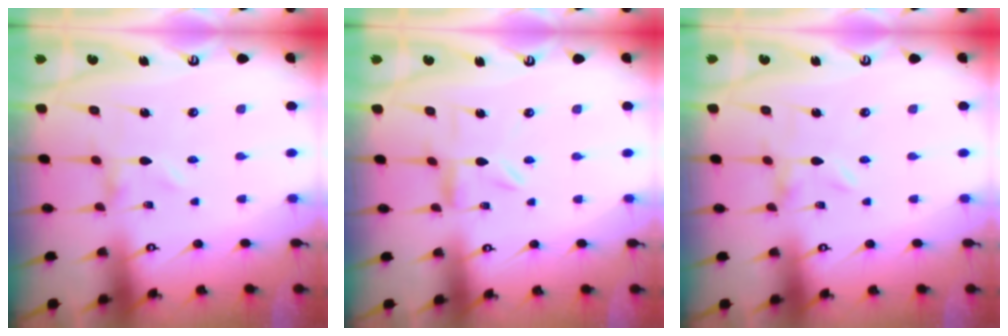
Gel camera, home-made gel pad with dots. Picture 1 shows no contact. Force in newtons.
{"total": 2.1, "press": 2.1, "slide": 0.2}
{"total": 0.0}